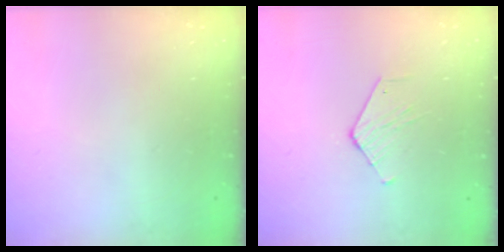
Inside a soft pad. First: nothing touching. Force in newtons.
{"total": 3.2, "press": 3.2, "slide": 0.3}